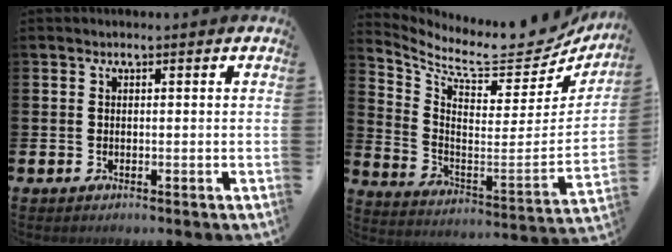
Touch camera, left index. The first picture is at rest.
{"total": 8.5, "force": [7.3, 2.6, 3.5], "torque": [-0.080, -0.075, 0.116]}